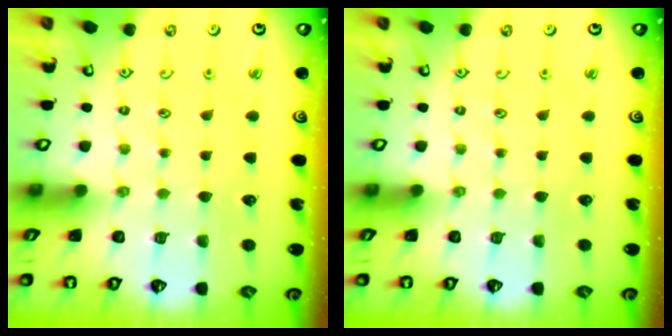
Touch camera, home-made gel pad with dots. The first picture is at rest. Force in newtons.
{"total": 0.0}